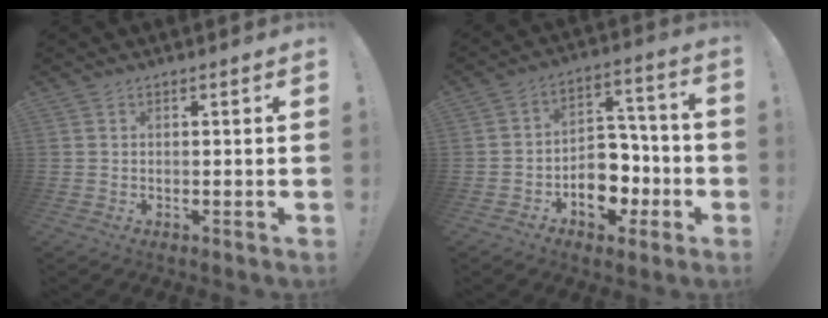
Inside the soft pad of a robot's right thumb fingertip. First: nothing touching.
{"total": 12.2, "force": [-5.1, 9.5, 5.7], "torque": [-0.063, 0.046, -0.073]}